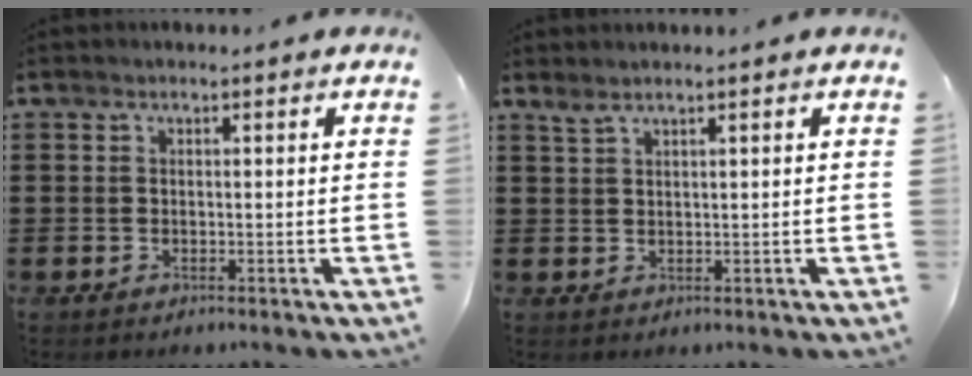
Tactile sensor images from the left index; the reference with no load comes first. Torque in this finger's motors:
{"motor_torque": [2.14, 0.00, -0.01, 0.00]}